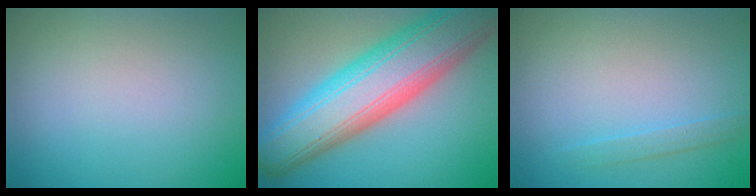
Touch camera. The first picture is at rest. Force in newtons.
{"total": 12.8, "press": 12.7, "slide": 0.8}
{"total": 1.1, "press": 1.1, "slide": 0.1}